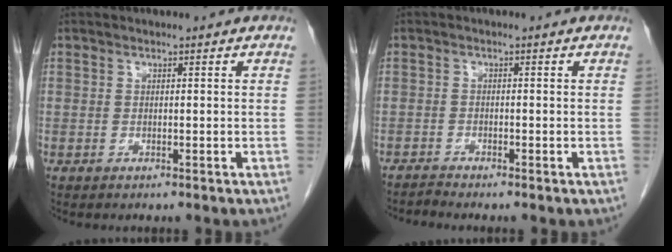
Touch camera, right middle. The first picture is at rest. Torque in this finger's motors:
{"motor_torque": [-0.41, -0.17, -0.05, -0.01]}